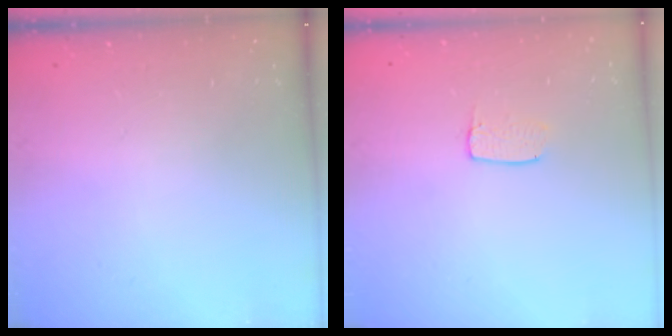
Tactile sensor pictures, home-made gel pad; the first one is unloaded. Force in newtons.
{"total": 4.2, "press": 4.2, "slide": 0.3}